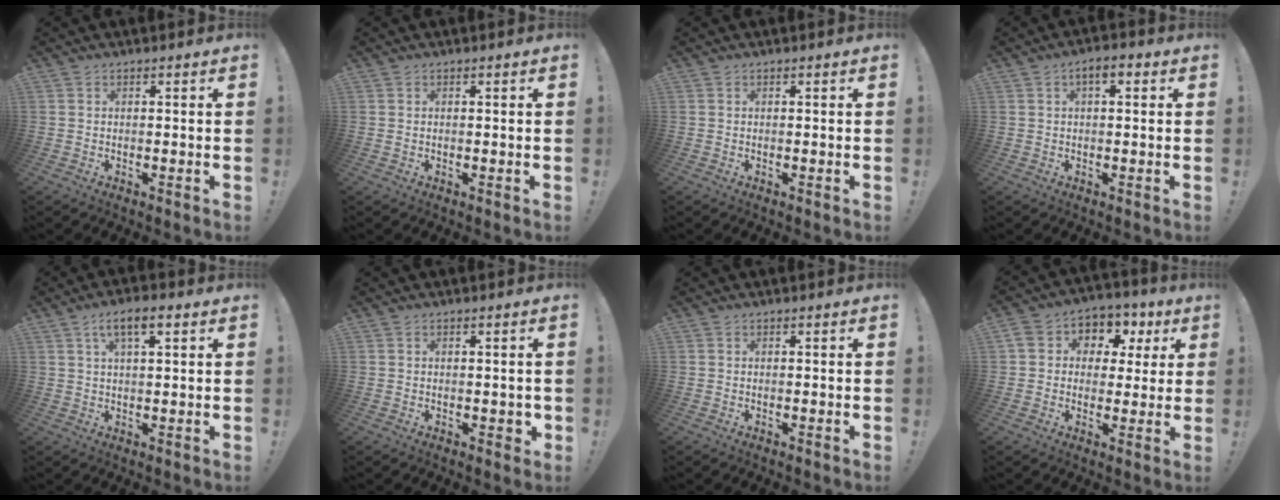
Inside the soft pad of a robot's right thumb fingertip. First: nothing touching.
{"total": 0.0}
{"total": 0.0}
{"total": 3.9, "force": [1.0, 1.9, 3.3], "torque": [-0.050, 0.006, 0.014]}
{"total": 6.2, "force": [2.7, 2.1, 5.2], "torque": [-0.080, -0.003, 0.043]}
{"total": 2.1, "force": [-0.3, 1.6, 1.4], "torque": [-0.018, 0.005, -0.004]}
{"total": 0.0}
{"total": 8.2, "force": [0.8, 7.6, 3.0], "torque": [-0.033, 0.000, 0.018]}